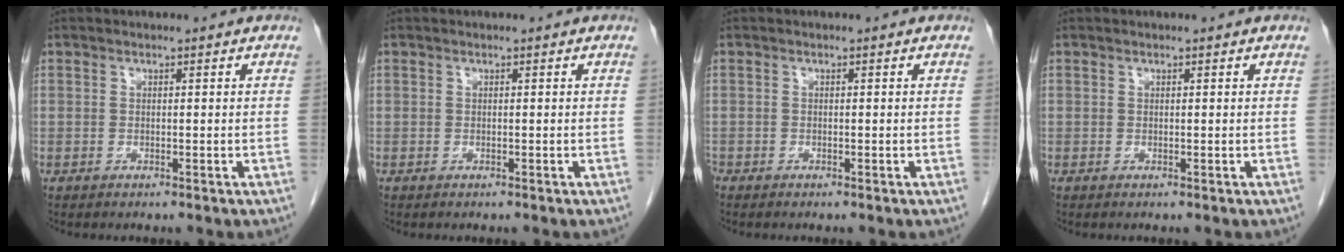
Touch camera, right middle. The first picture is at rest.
{"total": 0.0}
{"total": 0.5, "force": [-0.5, 0.2, 0.0], "torque": [0.000, 0.001, -0.010]}
{"total": 0.0}